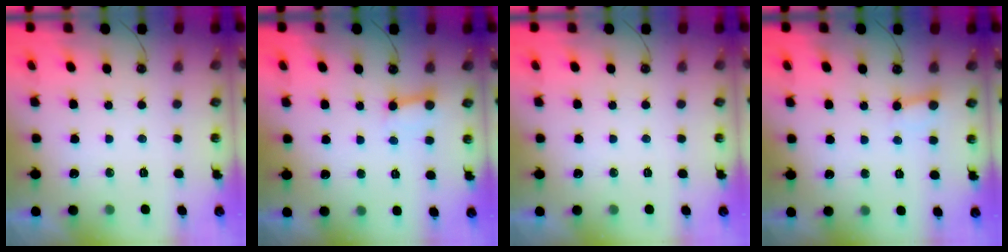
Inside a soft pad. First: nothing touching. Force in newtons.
{"total": 3.3, "press": 3.3, "slide": 0.2}
{"total": 0.0}
{"total": 2.7, "press": 2.7, "slide": 0.1}